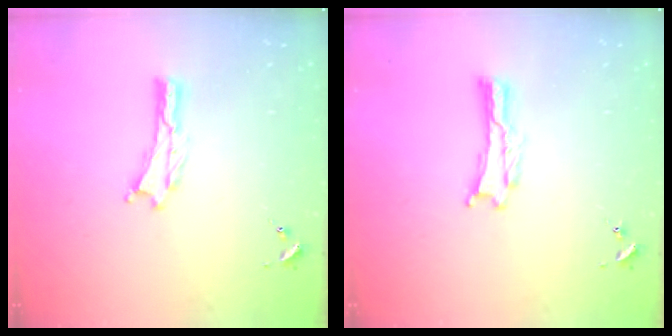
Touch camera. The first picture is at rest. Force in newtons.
{"total": 0.0}